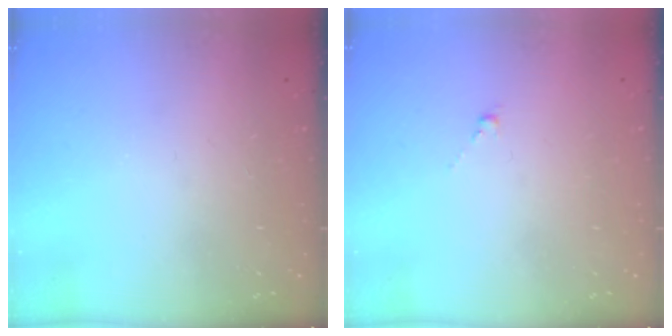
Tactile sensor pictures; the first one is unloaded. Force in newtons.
{"total": 0.6, "press": 0.4, "slide": 0.4}